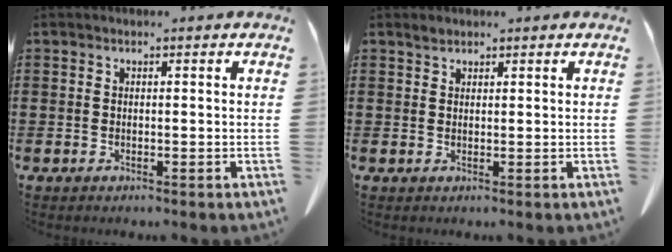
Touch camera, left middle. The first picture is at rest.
{"total": 1.2, "force": [0.9, 0.5, 0.4], "torque": [-0.011, 0.002, 0.018]}